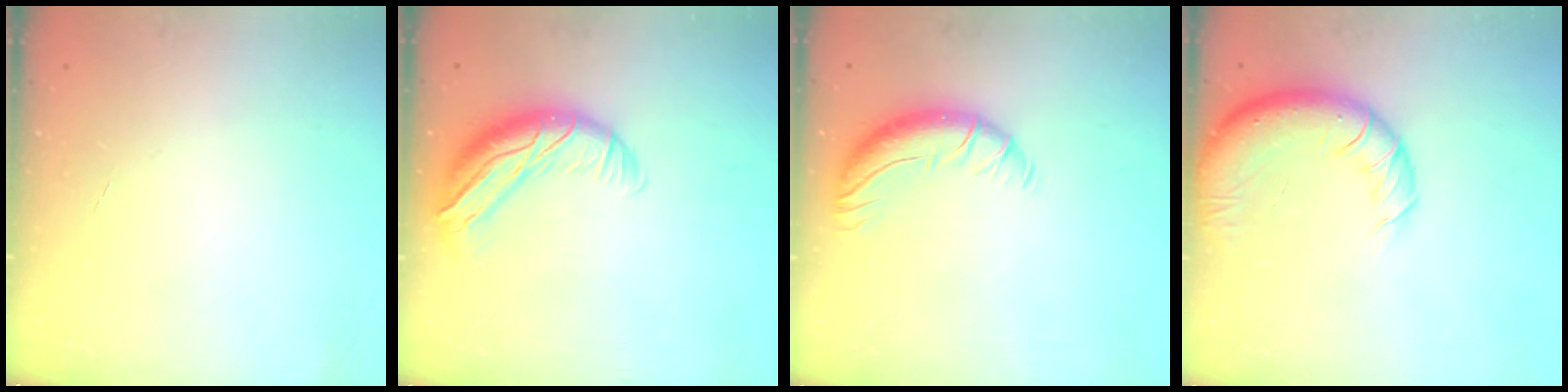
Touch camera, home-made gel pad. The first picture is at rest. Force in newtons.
{"total": 12.3, "press": 11.8, "slide": 3.5}
{"total": 10.3, "press": 10.1, "slide": 2.3}
{"total": 14.3, "press": 14.0, "slide": 2.9}